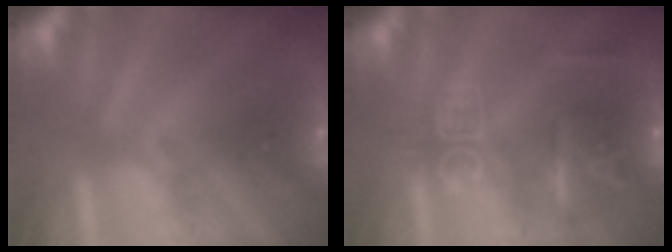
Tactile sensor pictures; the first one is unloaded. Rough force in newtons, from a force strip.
{"total": 7.4}